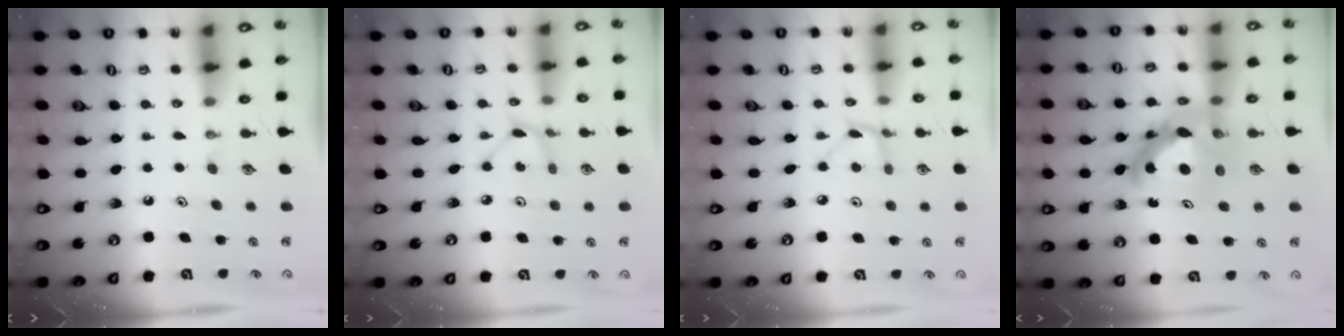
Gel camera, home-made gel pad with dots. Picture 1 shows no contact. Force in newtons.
{"total": 1.8, "press": 1.8, "slide": 0.3}
{"total": 2.7, "press": 2.7, "slide": 0.3}
{"total": 12.3, "press": 12.2, "slide": 1.2}